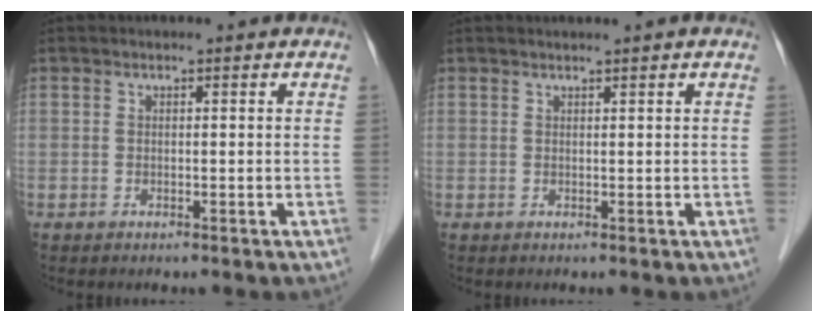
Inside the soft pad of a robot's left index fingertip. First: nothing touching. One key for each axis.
{"total": 1.4, "fx": 1.2, "fy": -0.3, "fz": 0.7, "tx": -0.005, "ty": 0.010, "tz": 0.025}